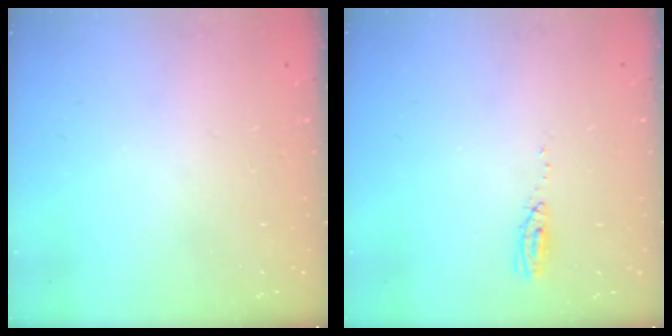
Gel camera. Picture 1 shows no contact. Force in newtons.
{"total": 3.6, "press": 3.3, "slide": 1.5}